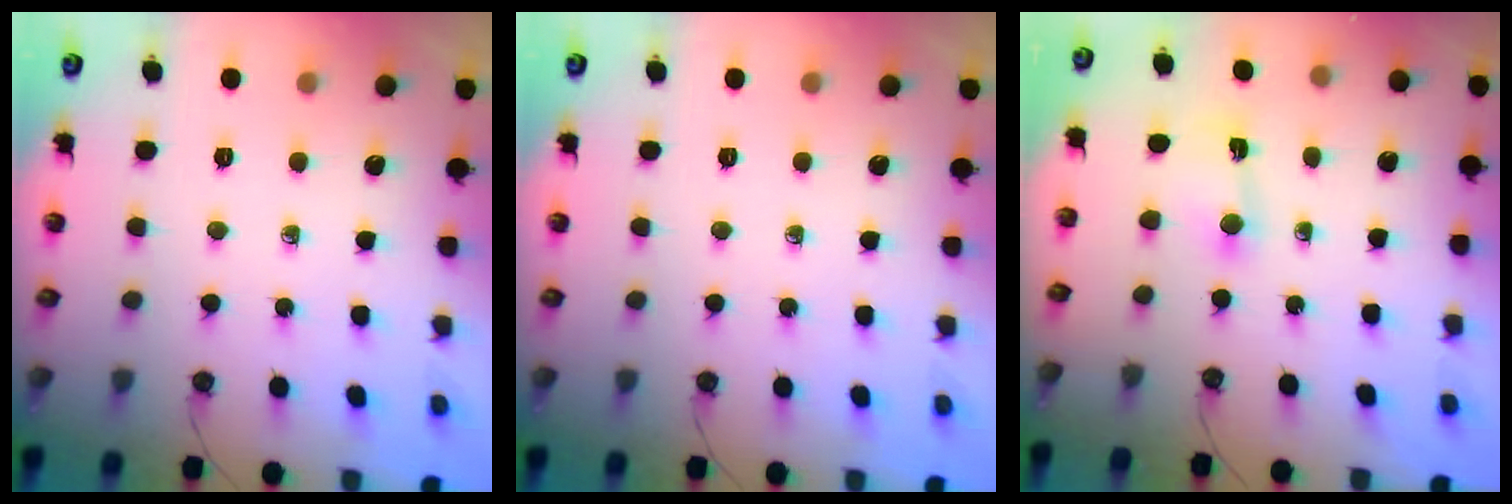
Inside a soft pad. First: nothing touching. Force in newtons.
{"total": 0.0}
{"total": 2.0, "press": 2.0, "slide": 0.1}